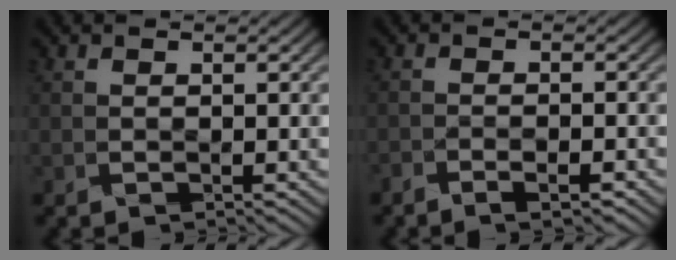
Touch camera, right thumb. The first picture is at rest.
{"total": 3.6, "force": [-2.9, 0.8, 2.0], "torque": [-0.036, 0.004, -0.035]}